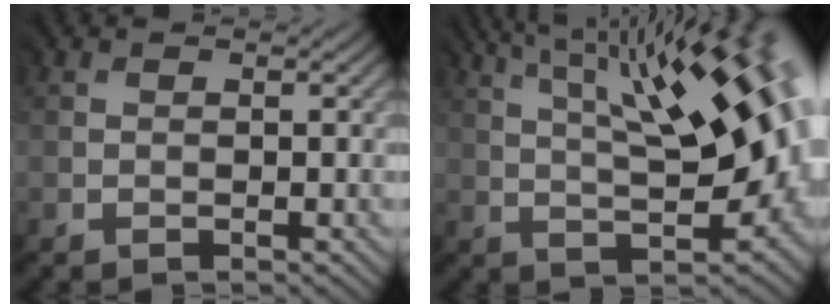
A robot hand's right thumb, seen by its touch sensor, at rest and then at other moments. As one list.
[{"total": 16.8, "force": [4.7, 5.6, 15.1], "torque": [-0.202, 0.048, 0.061]}]